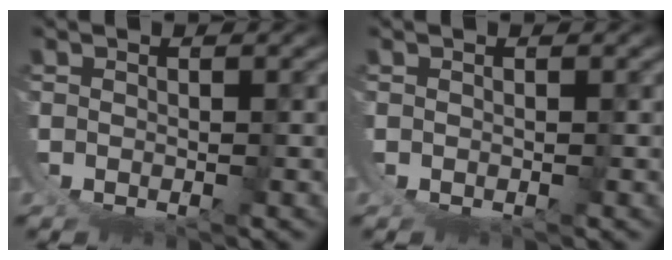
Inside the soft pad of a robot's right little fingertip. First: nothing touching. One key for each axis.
{"total": 0.0}